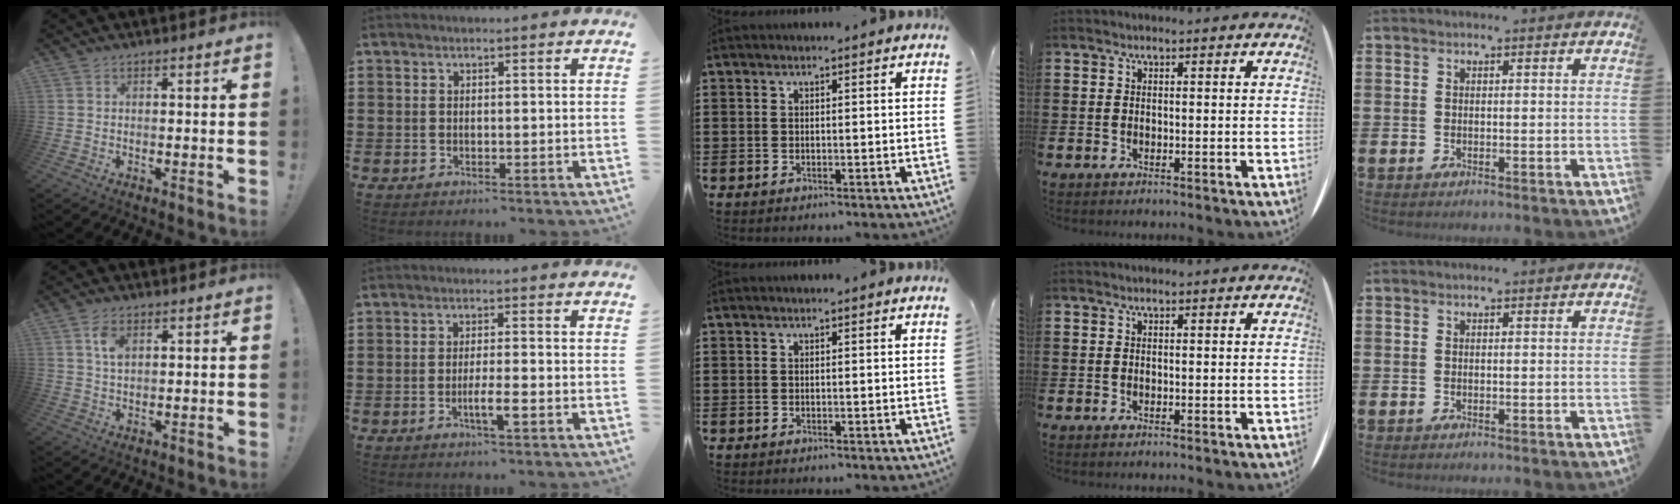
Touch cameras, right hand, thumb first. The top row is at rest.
{"thumb": {"total": 4.6, "force": [1.9, 2.4, 3.4], "torque": [-0.047, -0.005, 0.029]}, "index": {"total": 3.7, "force": [-1.6, 0.3, 3.3], "torque": [-0.056, -0.002, -0.028]}}